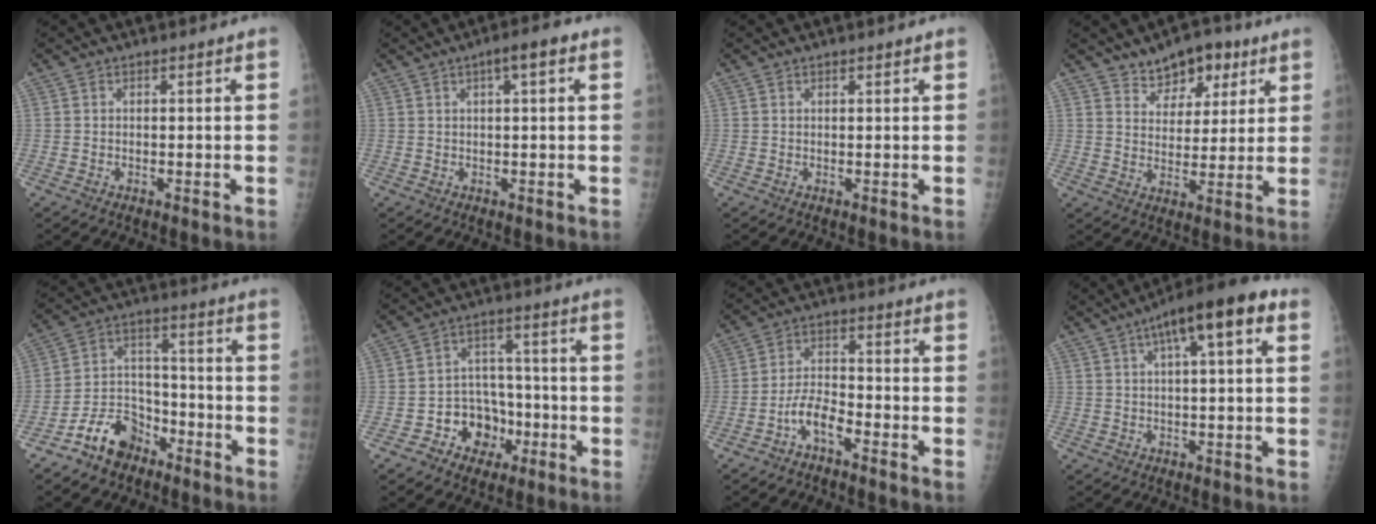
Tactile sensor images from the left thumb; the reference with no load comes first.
{"total": 3.9, "force": [1.5, 0.8, 3.5], "torque": [-0.052, 0.009, 0.021]}
{"total": 0.5, "force": [0.4, 0.2, 0.2], "torque": [-0.002, -0.002, 0.005]}
{"total": 9.2, "force": [5.9, 5.6, 4.2], "torque": [-0.027, -0.030, 0.094]}
{"total": 9.9, "force": [-6.8, 6.3, 3.6], "torque": [-0.044, 0.063, -0.127]}
{"total": 9.4, "force": [-4.0, 7.6, 4.0], "torque": [-0.014, 0.040, -0.061]}
{"total": 5.6, "force": [-3.6, 2.2, 3.7], "torque": [-0.068, 0.033, -0.071]}
{"total": 12.0, "force": [4.6, 3.1, 10.6], "torque": [-0.158, 0.026, 0.063]}